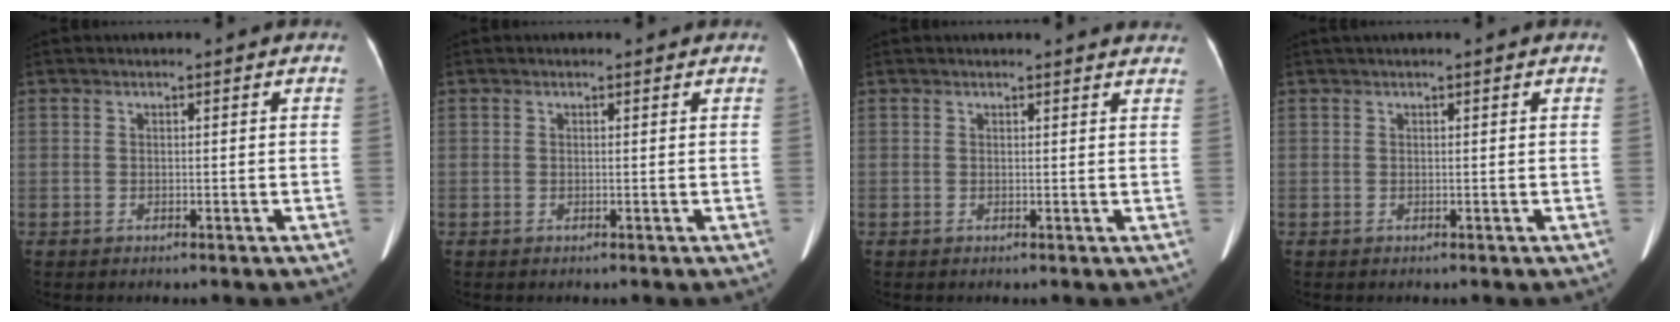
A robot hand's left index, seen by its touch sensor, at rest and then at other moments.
{"total": 0.0}
{"total": 6.1, "force": [5.9, 0.6, 1.2], "torque": [-0.004, -0.002, 0.042]}
{"total": 1.1, "force": [0.8, -0.2, 0.6], "torque": [-0.009, 0.021, 0.021]}